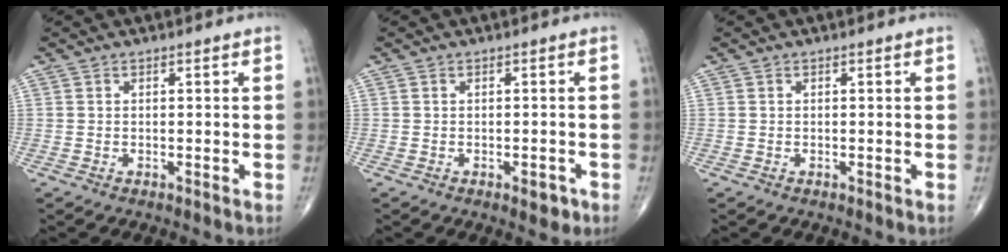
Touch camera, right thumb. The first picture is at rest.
{"total": 2.4, "force": [-1.2, 1.2, 1.8], "torque": [-0.014, 0.003, -0.012]}
{"total": 0.0}